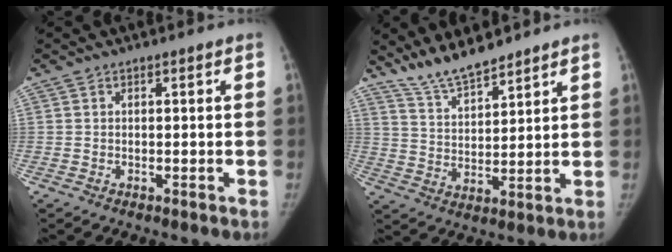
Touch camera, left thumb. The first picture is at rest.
{"total": 8.6, "force": [7.8, 1.8, 3.3], "torque": [-0.050, -0.043, 0.153]}